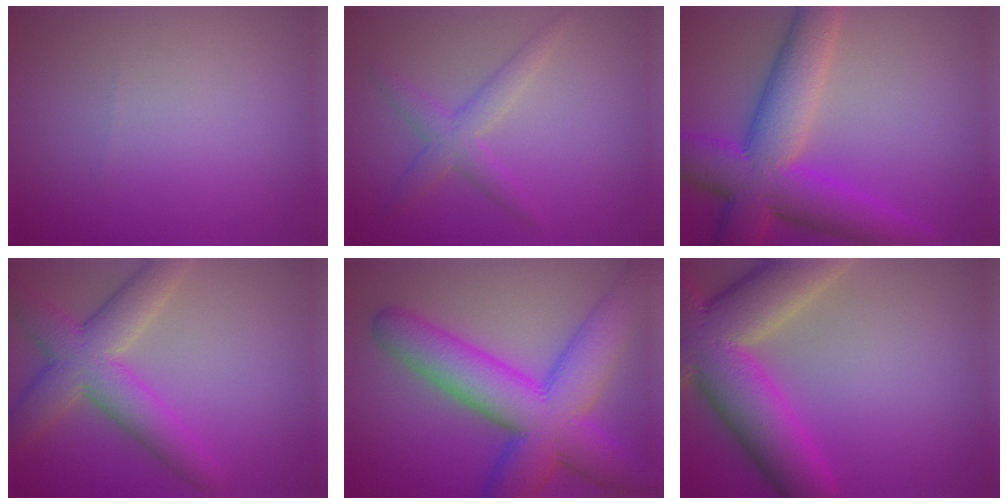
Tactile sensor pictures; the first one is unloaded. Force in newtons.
{"total": 2.6, "press": 2.6, "slide": 0.1}
{"total": 10.4, "press": 10.4, "slide": 0.4}
{"total": 6.6, "press": 6.5, "slide": 0.3}
{"total": 12.1, "press": 12.1, "slide": 0.2}
{"total": 11.9, "press": 11.9, "slide": 0.9}